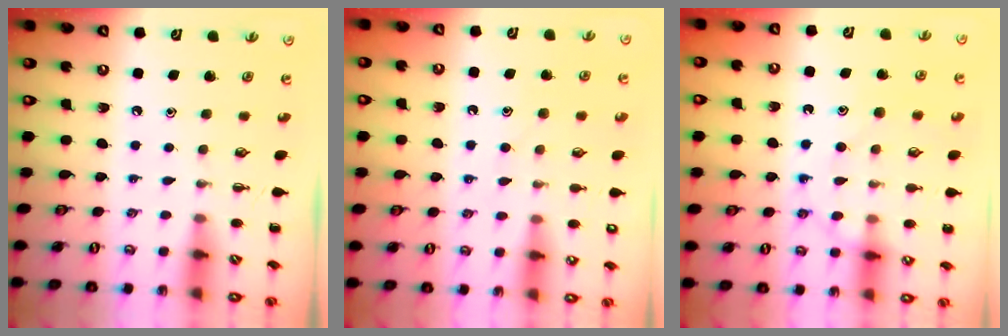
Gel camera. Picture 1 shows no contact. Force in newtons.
{"total": 10.3, "press": 10.2, "slide": 1.4}
{"total": 12.6, "press": 12.5, "slide": 1.0}